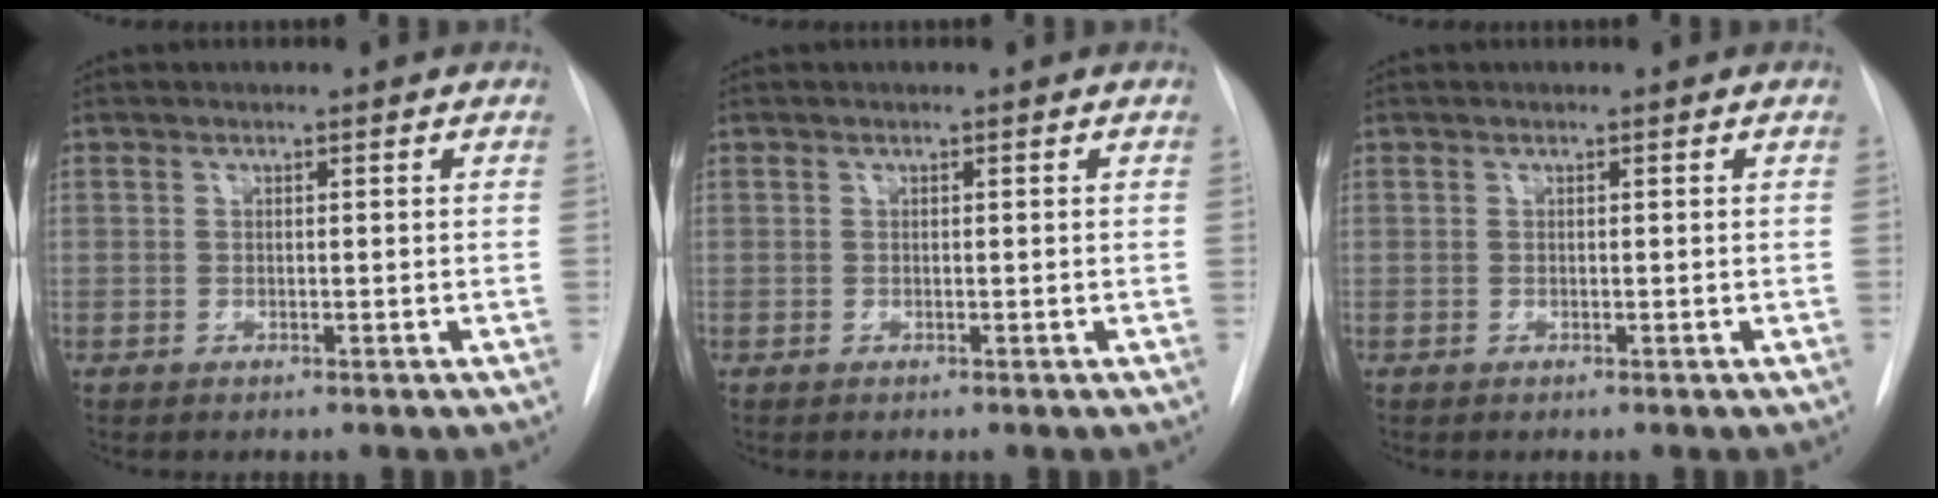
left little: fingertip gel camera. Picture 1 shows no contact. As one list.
[{"total": 0.0}, {"total": 0.0}]